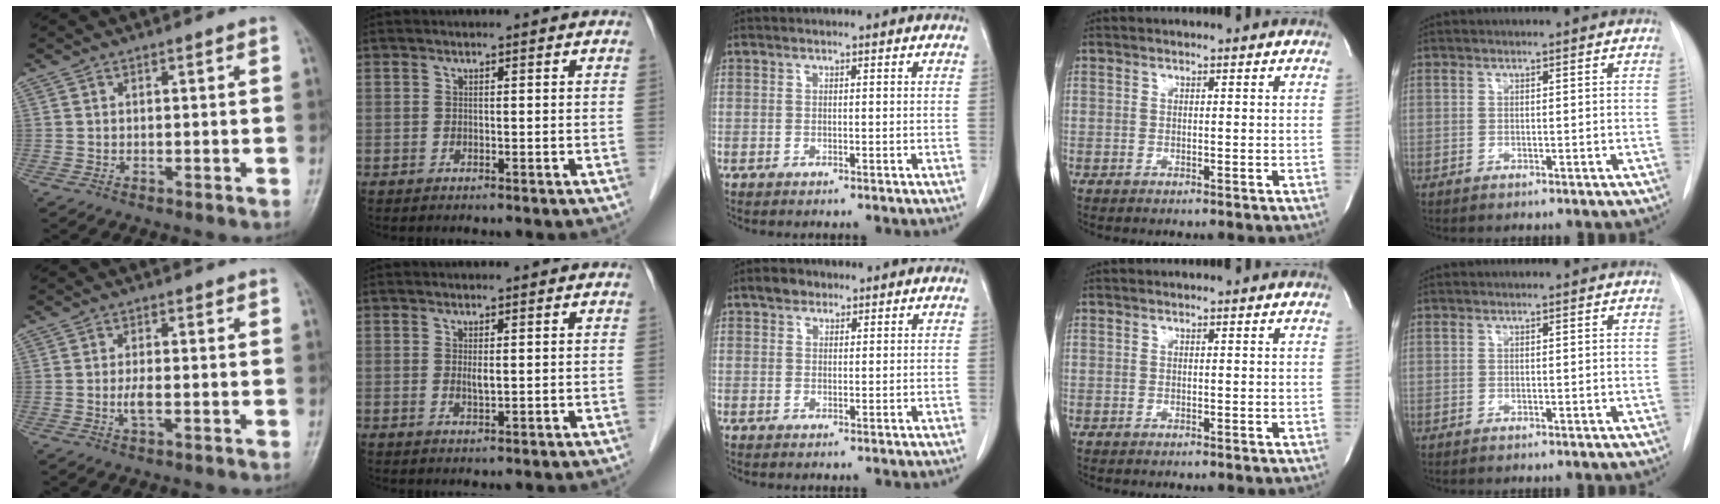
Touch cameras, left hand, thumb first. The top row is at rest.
{"thumb": {"total": 2.6, "force": [-0.4, 0.9, 2.4], "torque": [-0.052, -0.003, -0.011]}, "index": {"total": 1.4, "force": [0.3, 0.3, 1.4], "torque": [-0.029, -0.003, 0.007]}, "middle": {"total": 2.5, "force": [1.7, 1.6, 0.8], "torque": [-0.015, 0.009, 0.026]}}